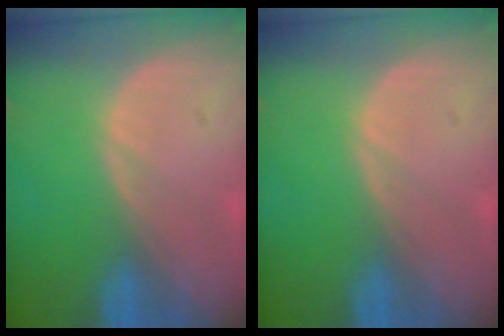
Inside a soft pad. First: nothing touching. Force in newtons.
{"total": 0.0}